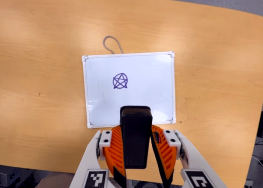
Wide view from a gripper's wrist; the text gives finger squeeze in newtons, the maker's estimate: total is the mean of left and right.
{"total": 6.8, "left": 5.5, "right": 8.0}